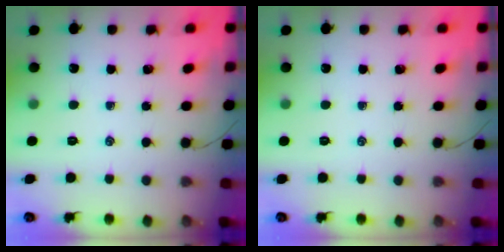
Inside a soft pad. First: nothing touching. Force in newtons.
{"total": 0.0}